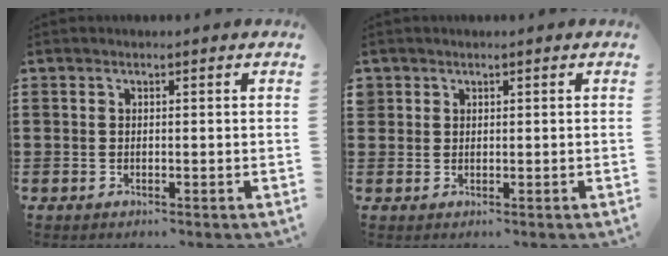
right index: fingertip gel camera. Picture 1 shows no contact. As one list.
[{"total": 1.1, "force": [0.8, 0.8, -0.1], "torque": [-0.001, 0.002, 0.016]}]